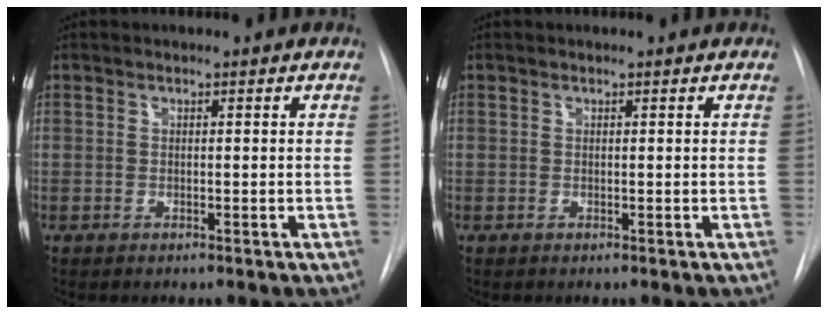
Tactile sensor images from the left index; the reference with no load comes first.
{"total": 0.0}